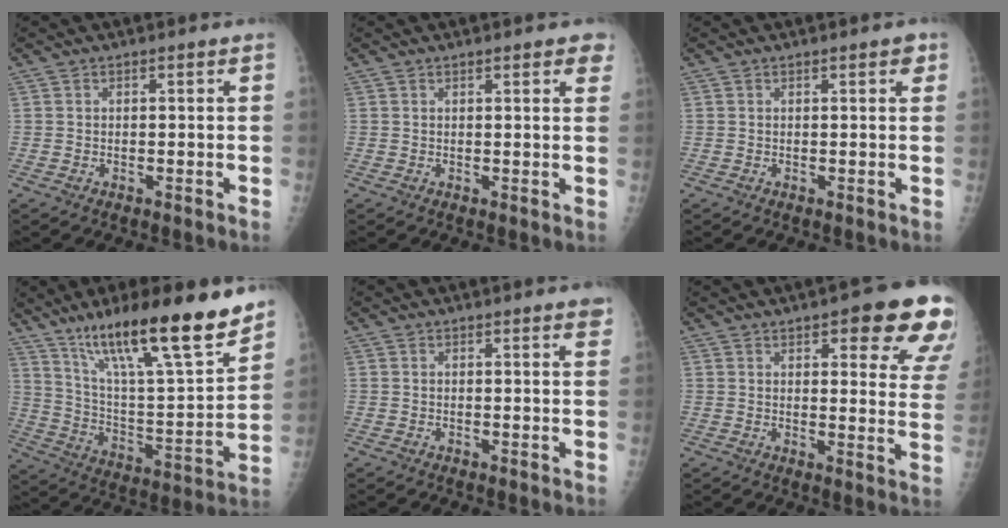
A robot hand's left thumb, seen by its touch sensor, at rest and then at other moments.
{"total": 3.9, "force": [2.4, 1.2, 2.8], "torque": [-0.015, -0.002, 0.025]}
{"total": 1.8, "force": [0.9, 0.7, 1.4], "torque": [-0.012, 0.001, 0.009]}
{"total": 24.7, "force": [17.2, 4.4, 17.2], "torque": [-0.261, -0.069, 0.294]}
{"total": 1.9, "force": [1.3, 0.3, 1.4], "torque": [-0.012, -0.001, 0.013]}
{"total": 16.4, "force": [9.2, 5.2, 12.6], "torque": [-0.114, -0.038, 0.102]}